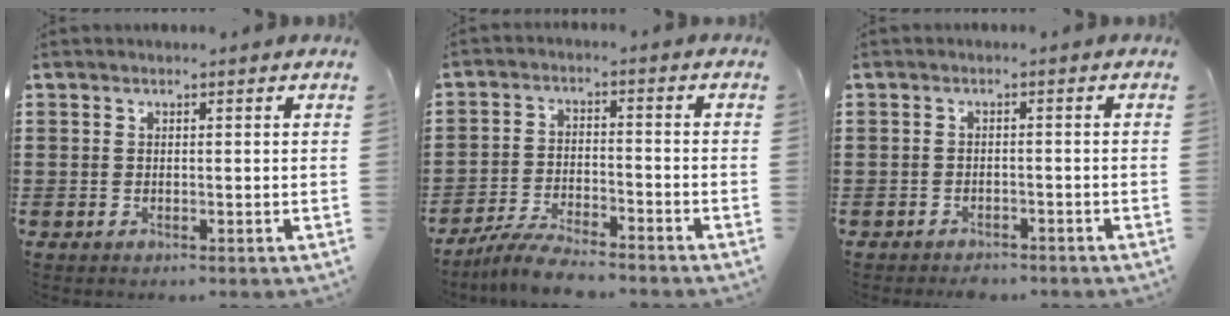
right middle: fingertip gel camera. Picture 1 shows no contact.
{"total": 5.8, "force": [-5.4, 0.5, 2.0], "torque": [-0.045, 0.000, -0.107]}
{"total": 1.8, "force": [-1.7, 0.6, 0.0], "torque": [-0.004, 0.002, -0.039]}